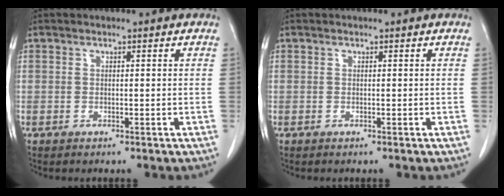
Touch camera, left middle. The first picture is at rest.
{"total": 0.0}